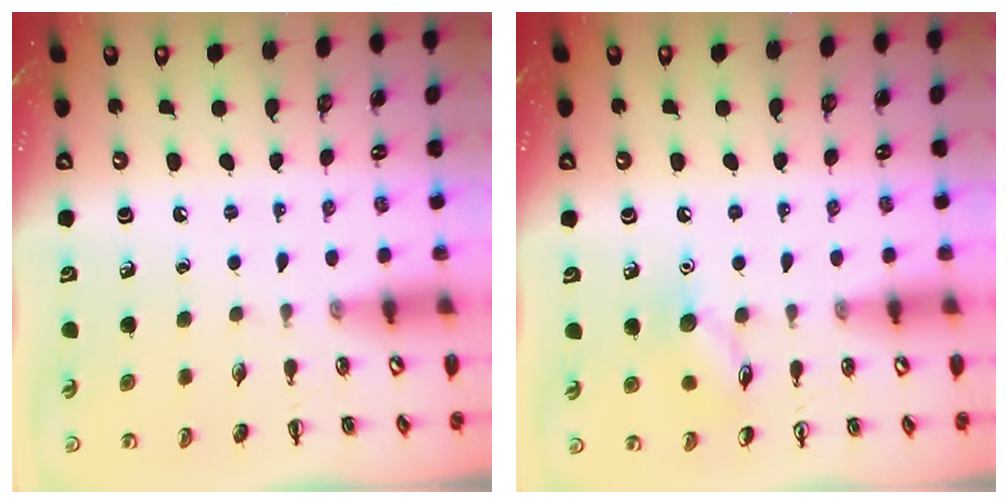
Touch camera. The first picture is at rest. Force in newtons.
{"total": 7.4, "press": 7.3, "slide": 0.9}